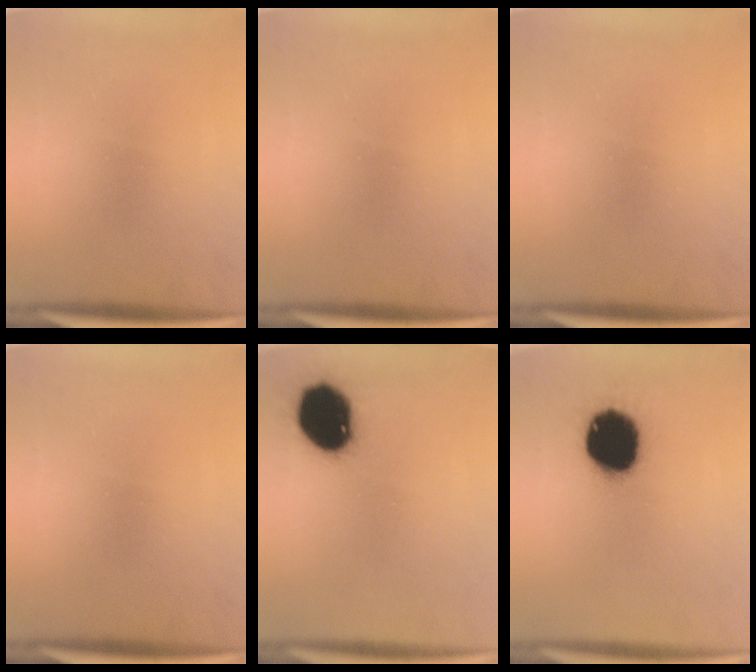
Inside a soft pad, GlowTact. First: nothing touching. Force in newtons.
{"total": 0.0}
{"total": 0.0}
{"total": 0.0}
{"total": 15.6}
{"total": 16.7}